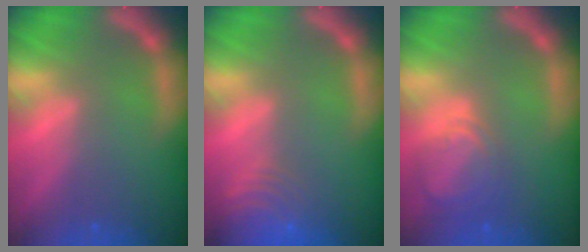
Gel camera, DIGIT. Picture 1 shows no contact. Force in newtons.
{"total": 7.5}
{"total": 4.5}